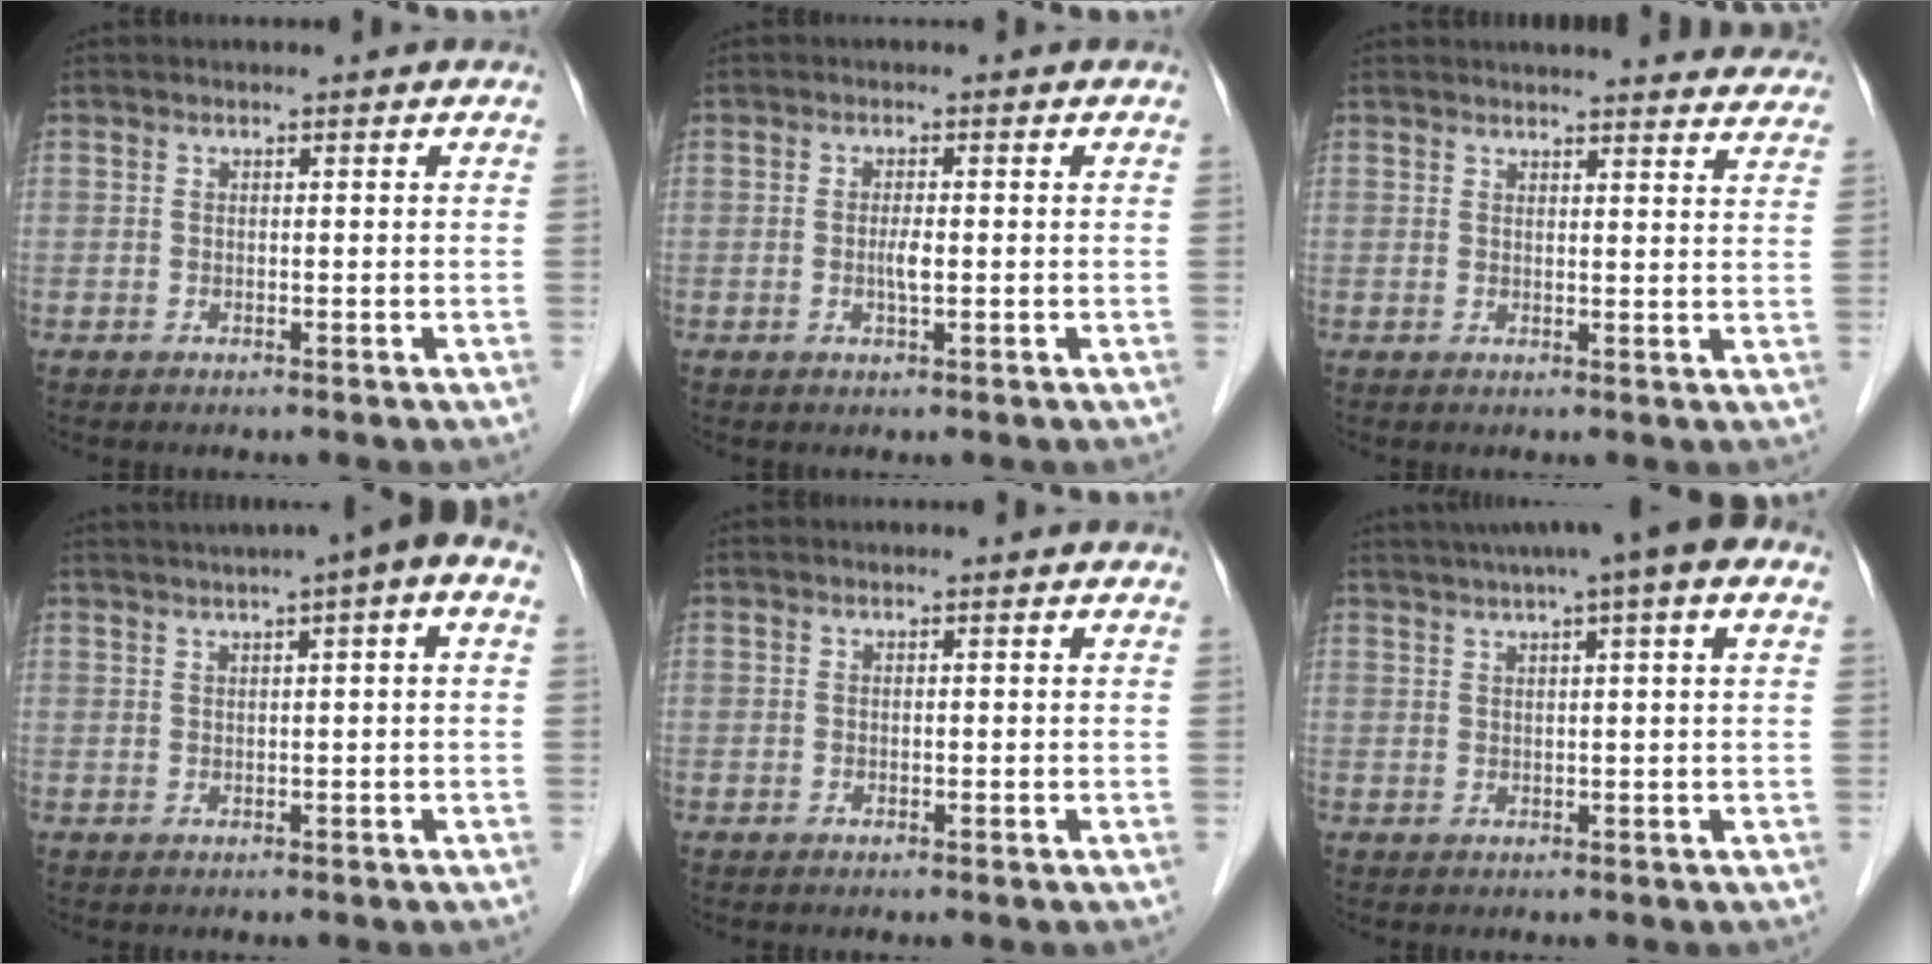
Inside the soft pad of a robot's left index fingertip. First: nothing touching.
{"total": 1.8, "force": [-0.2, 0.2, 1.7], "torque": [-0.035, -0.001, -0.005]}
{"total": 19.2, "force": [18.5, 2.5, 4.6], "torque": [-0.046, -0.028, 0.203]}
{"total": 6.9, "force": [3.4, 0.1, 6.0], "torque": [-0.086, 0.033, 0.048]}
{"total": 0.0}
{"total": 9.4, "force": [5.8, 0.4, 7.5], "torque": [-0.117, 0.038, 0.077]}